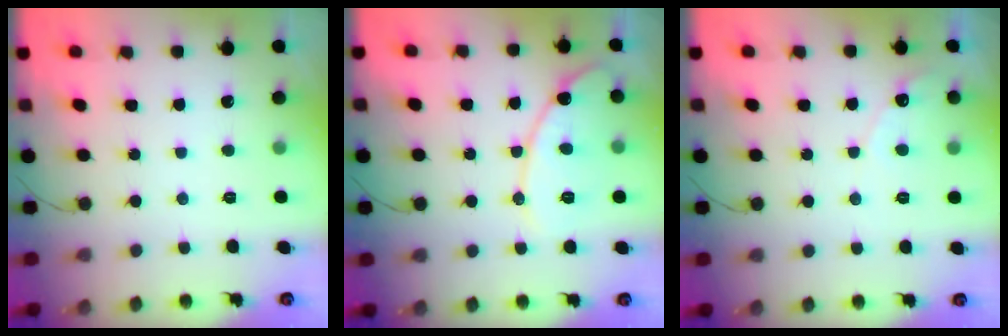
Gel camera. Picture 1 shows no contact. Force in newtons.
{"total": 12.5, "press": 12.5, "slide": 0.6}
{"total": 4.1, "press": 4.1, "slide": 0.3}